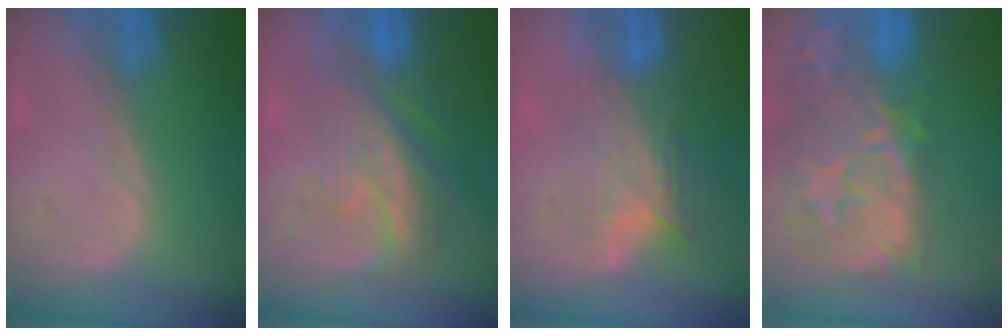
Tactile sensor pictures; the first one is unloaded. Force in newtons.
{"total": 8.2, "press": 7.9, "slide": 1.8}
{"total": 7.0, "press": 6.8, "slide": 1.9}
{"total": 14.5, "press": 11.8, "slide": 8.5}